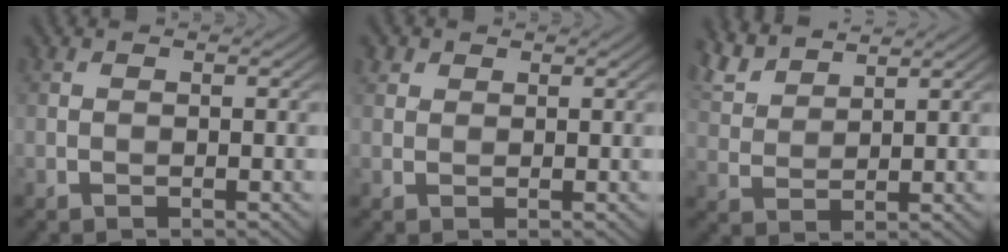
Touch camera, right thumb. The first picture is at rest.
{"total": 1.5, "force": [0.9, 1.1, 0.4], "torque": [-0.010, 0.005, 0.019]}
{"total": 5.4, "force": [4.7, 1.4, 2.3], "torque": [-0.067, 0.012, 0.102]}